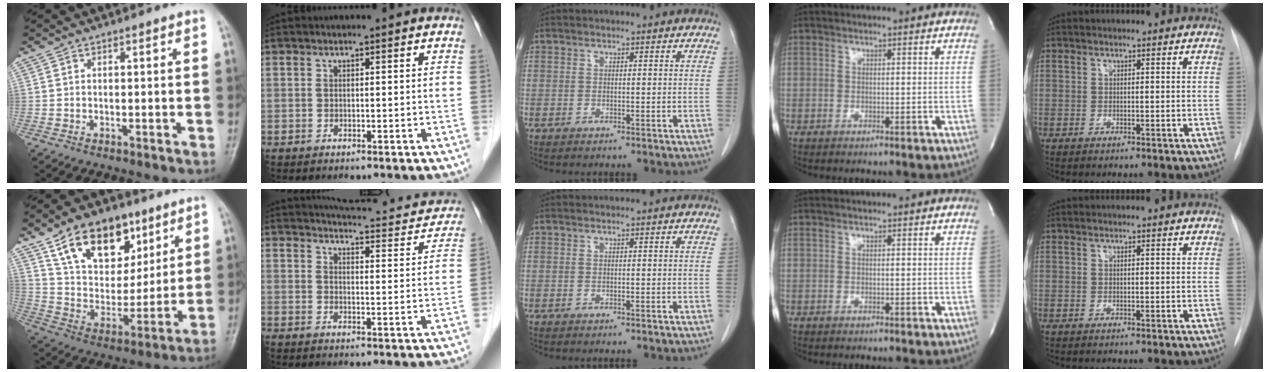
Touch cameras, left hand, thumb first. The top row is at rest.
{"thumb": {"total": 18.3, "force": [10.3, 11.4, 10.0], "torque": [-0.112, -0.042, 0.186]}, "index": {"total": 17.9, "force": [16.6, 3.7, 5.7], "torque": [-0.062, -0.021, 0.187]}}